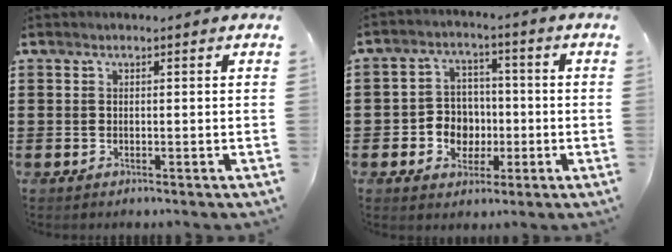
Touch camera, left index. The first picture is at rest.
{"total": 5.6, "force": [-1.2, 5.1, 1.9], "torque": [-0.044, 0.013, -0.023]}